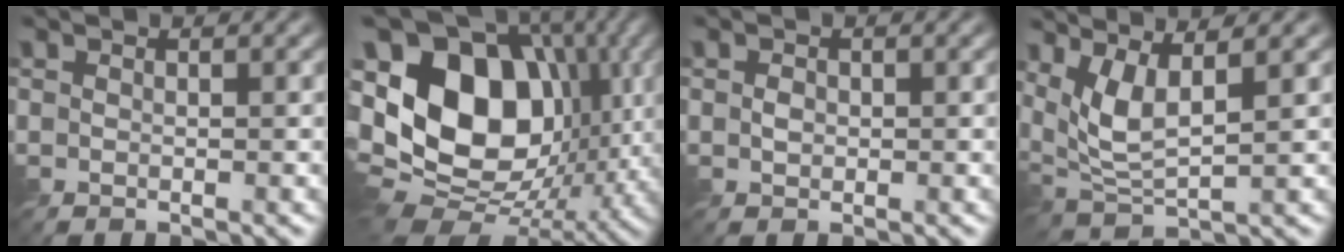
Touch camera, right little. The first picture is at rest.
{"total": 17.4, "force": [1.3, 12.4, 12.2], "torque": [-0.238, 0.007, 0.027]}
{"total": 0.9, "force": [-0.2, 0.7, 0.5], "torque": [-0.012, -0.001, -0.005]}
{"total": 4.5, "force": [1.9, 1.2, 3.9], "torque": [-0.094, -0.006, 0.045]}